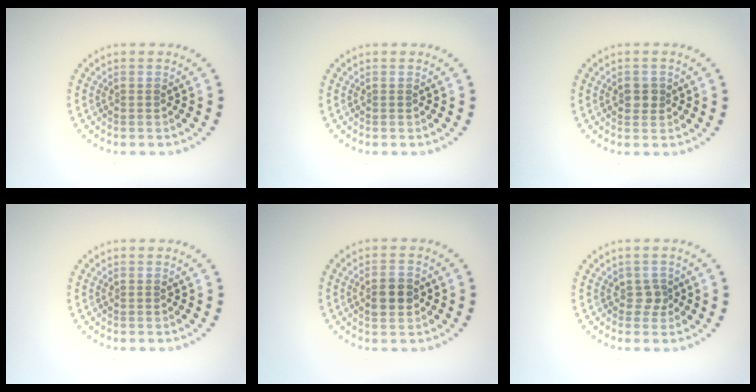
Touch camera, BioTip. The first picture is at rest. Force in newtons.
{"total": 0.0}
{"total": 1.4, "press": 1.4, "slide": 0.2}
{"total": 0.0}
{"total": 2.7, "press": 2.7, "slide": 0.2}
{"total": 1.3, "press": 1.0, "slide": 0.8}